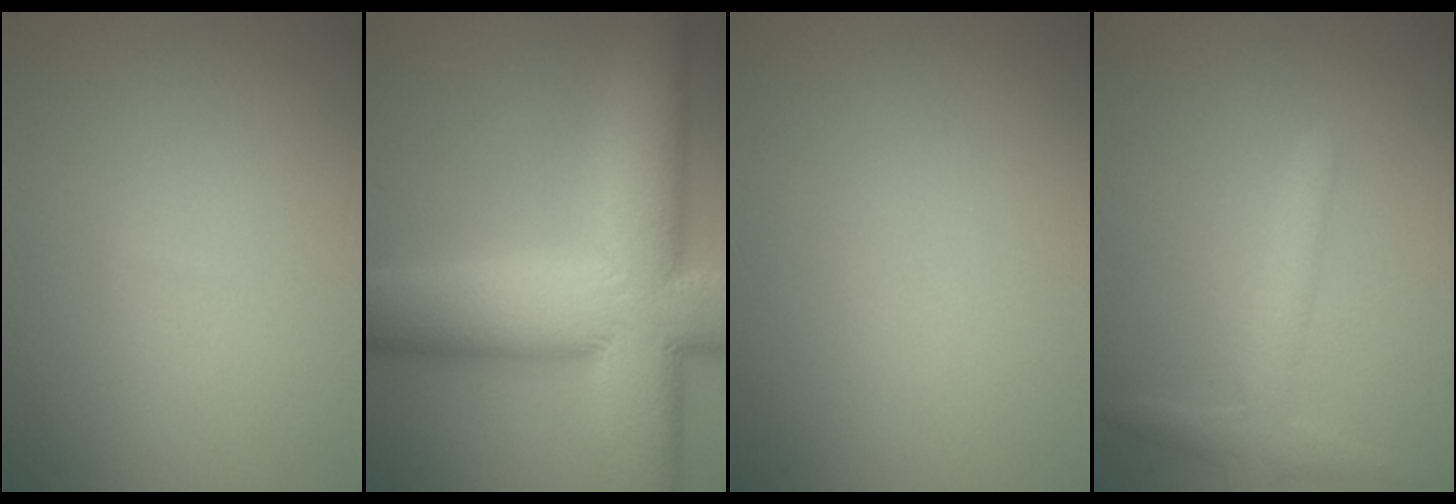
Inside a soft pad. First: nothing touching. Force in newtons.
{"total": 15.0, "press": 15.0, "slide": 1.0}
{"total": 0.0}
{"total": 2.5, "press": 2.5, "slide": 0.1}